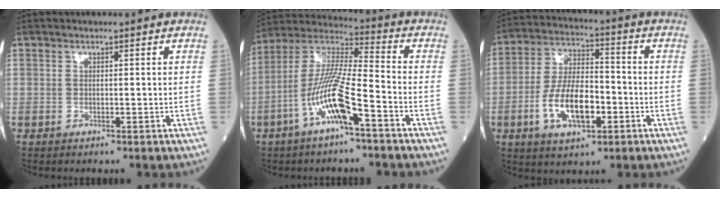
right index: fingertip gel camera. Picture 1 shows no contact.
{"total": 12.4, "force": [-5.3, 1.6, 11.1], "torque": [-0.228, 0.005, -0.104]}
{"total": 11.5, "force": [-3.6, 4.8, 9.8], "torque": [-0.197, 0.008, -0.064]}